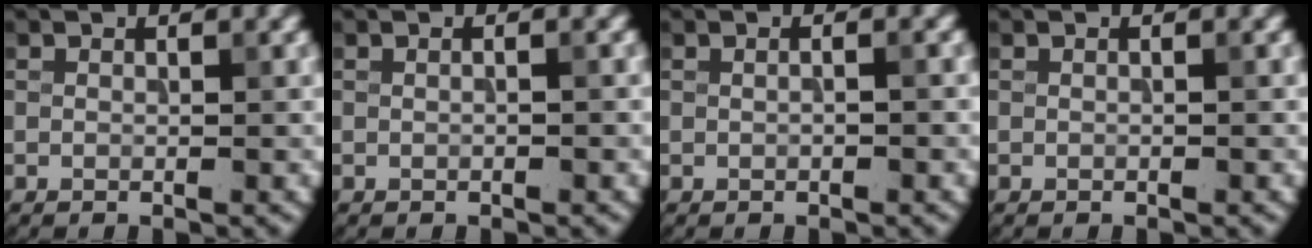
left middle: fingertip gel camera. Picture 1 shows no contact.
{"total": 0.7, "force": [0.2, 0.2, 0.6], "torque": [-0.009, -0.007, -0.001]}
{"total": 1.8, "force": [0.5, 0.9, 1.4], "torque": [-0.009, 0.012, -0.013]}
{"total": 0.0}